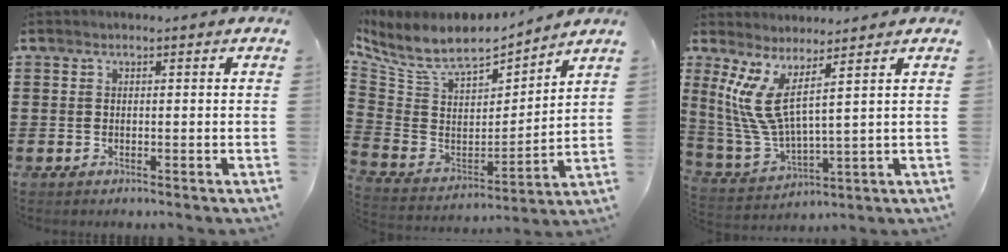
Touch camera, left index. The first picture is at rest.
{"total": 8.1, "force": [6.7, 2.6, 3.6], "torque": [-0.105, -0.045, 0.115]}
{"total": 8.2, "force": [4.4, 1.7, 6.7], "torque": [-0.173, -0.033, 0.073]}